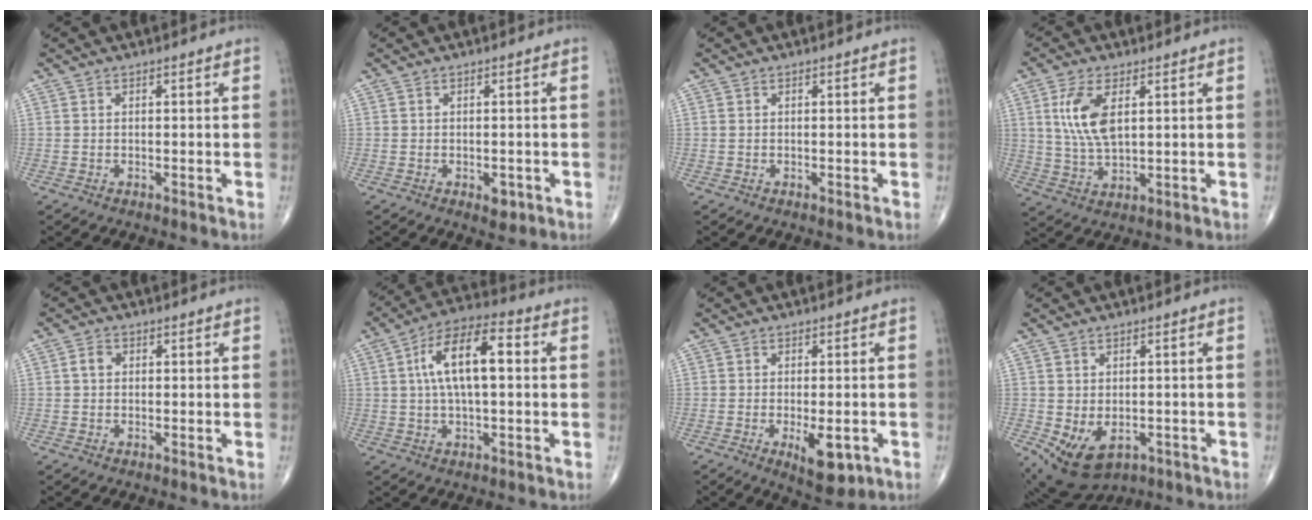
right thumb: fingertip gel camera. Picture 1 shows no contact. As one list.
[{"total": 2.2, "force": [-0.7, 1.3, 1.6], "torque": [-0.013, -0.001, -0.006]}, {"total": 0.0}, {"total": 9.2, "force": [2.7, 4.2, 7.7], "torque": [-0.156, -0.015, 0.055]}, {"total": 2.0, "force": [0.3, 1.6, 1.2], "torque": [-0.019, 0.006, 0.003]}, {"total": 13.1, "force": [2.0, 5.4, 11.7], "torque": [-0.205, 0.023, 0.026]}, {"total": 7.2, "force": [-2.3, 3.0, 6.1], "torque": [-0.082, -0.010, -0.024]}, {"total": 8.7, "force": [-2.6, 5.9, 5.8], "torque": [-0.084, -0.004, -0.022]}]